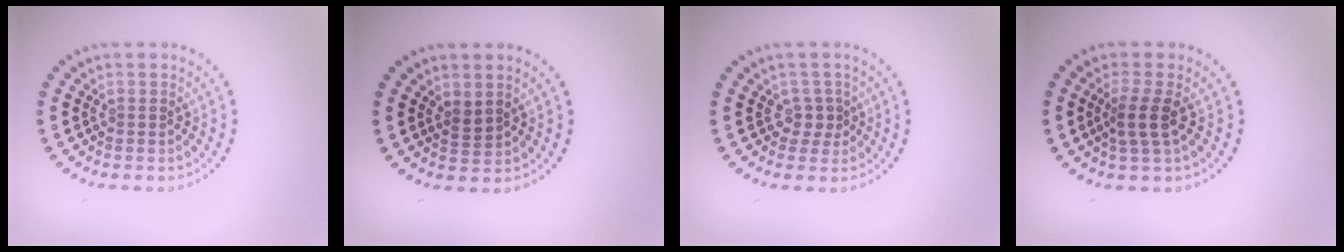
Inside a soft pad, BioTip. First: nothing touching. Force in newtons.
{"total": 1.2, "press": 1.0, "slide": 0.7}
{"total": 1.6, "press": 1.2, "slide": 1.1}
{"total": 2.5, "press": 2.0, "slide": 1.5}